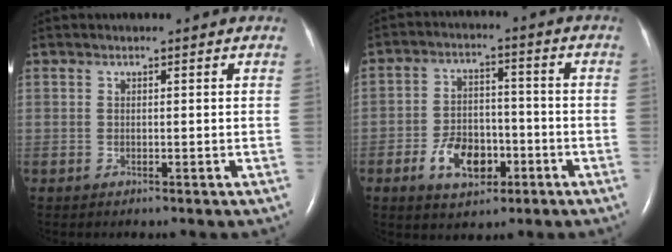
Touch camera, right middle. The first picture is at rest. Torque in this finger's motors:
{"motor_torque": [0.23, -0.22, 0.07, 0.03]}